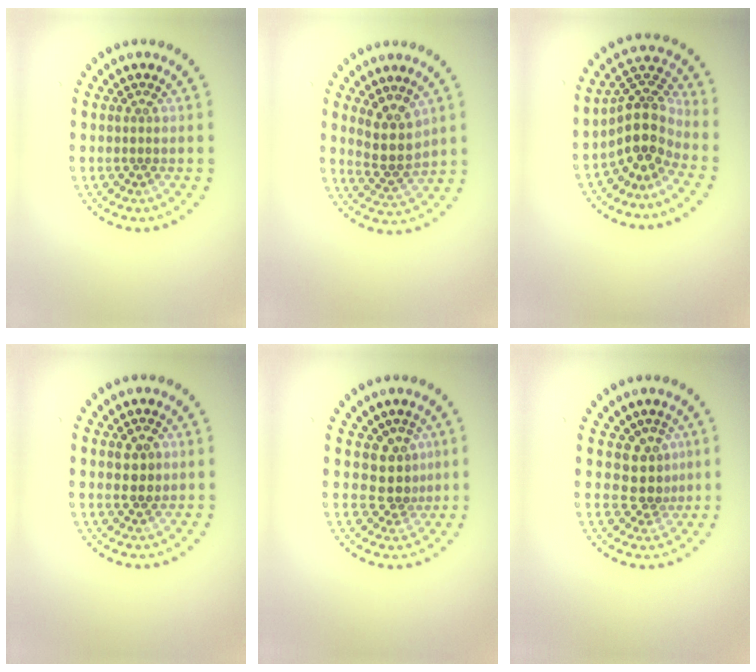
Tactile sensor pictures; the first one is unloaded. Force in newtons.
{"total": 3.3, "press": 3.0, "slide": 1.5}
{"total": 4.4, "press": 3.4, "slide": 2.9}
{"total": 1.9, "press": 1.8, "slide": 0.4}
{"total": 2.9, "press": 2.0, "slide": 2.0}
{"total": 2.9, "press": 2.0, "slide": 2.0}